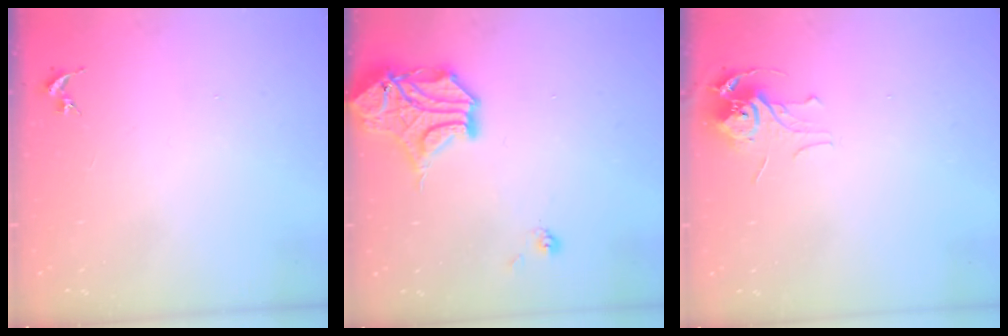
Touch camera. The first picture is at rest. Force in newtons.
{"total": 15.2, "press": 15.1, "slide": 2.2}
{"total": 7.8, "press": 7.7, "slide": 0.7}